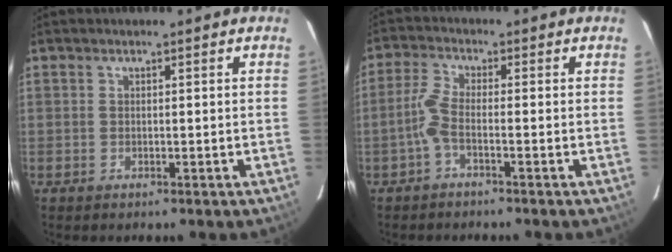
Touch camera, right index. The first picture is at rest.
{"total": 3.4, "force": [-1.7, 0.4, 2.9], "torque": [-0.075, 0.006, -0.036]}